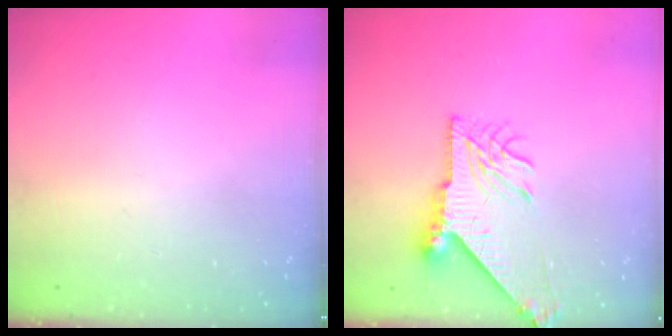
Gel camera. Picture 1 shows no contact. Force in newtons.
{"total": 10.4, "press": 10.3, "slide": 1.3}